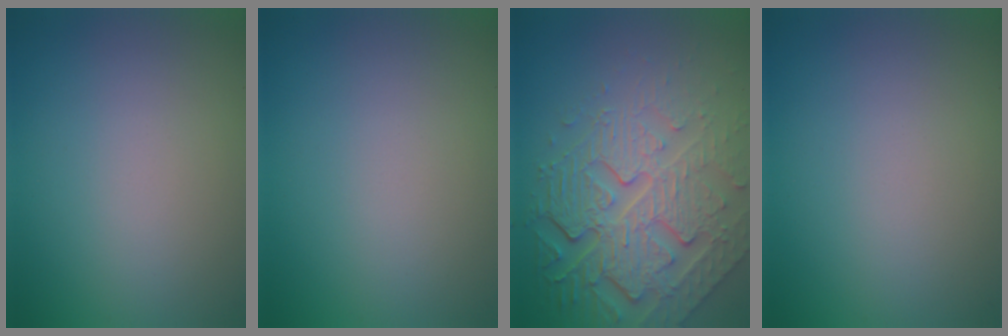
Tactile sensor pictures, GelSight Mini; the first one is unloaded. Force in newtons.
{"total": 0.0}
{"total": 8.5, "press": 5.8, "slide": 6.2}
{"total": 0.0}